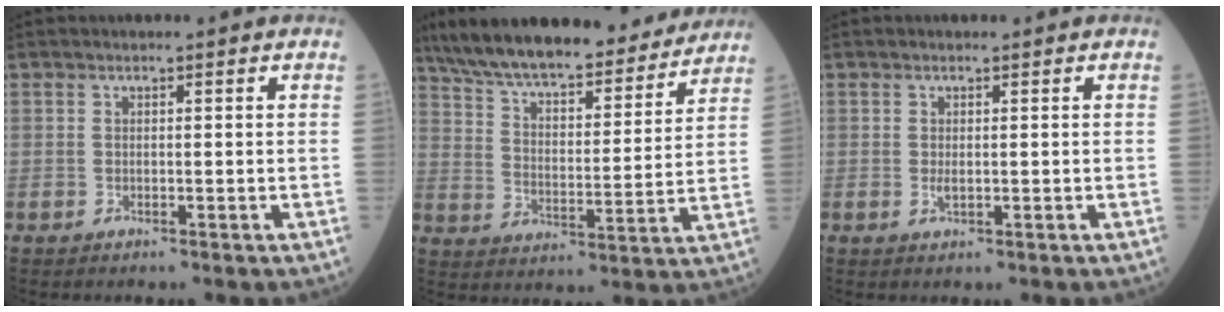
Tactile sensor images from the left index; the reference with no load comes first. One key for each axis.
{"total": 23.6, "fx": 20.7, "fy": 5.2, "fz": 10.0, "tx": -0.162, "ty": 0.012, "tz": 0.298}
{"total": 0.9, "fx": -0.1, "fy": 0.5, "fz": 0.8, "tx": -0.015, "ty": -0.002, "tz": 0.000}